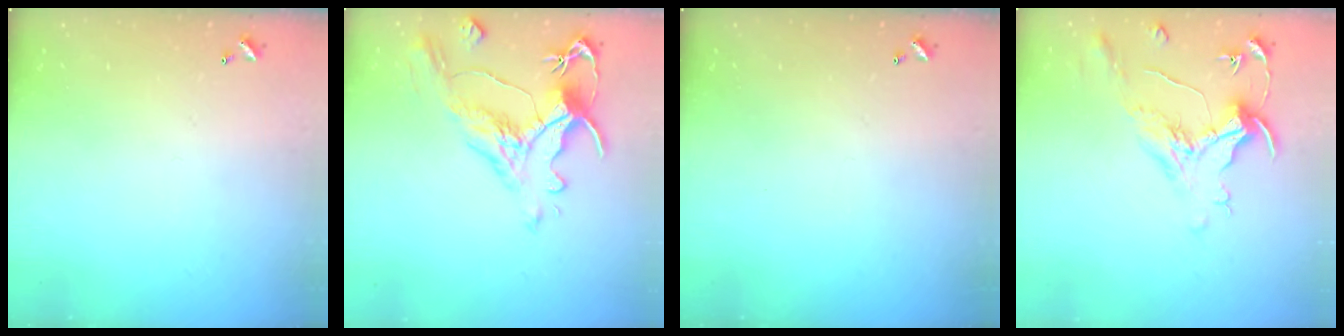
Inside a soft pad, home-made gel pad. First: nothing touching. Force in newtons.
{"total": 1.6, "press": 0.7, "slide": 1.4}
{"total": 0.0}
{"total": 1.6, "press": 1.4, "slide": 0.7}